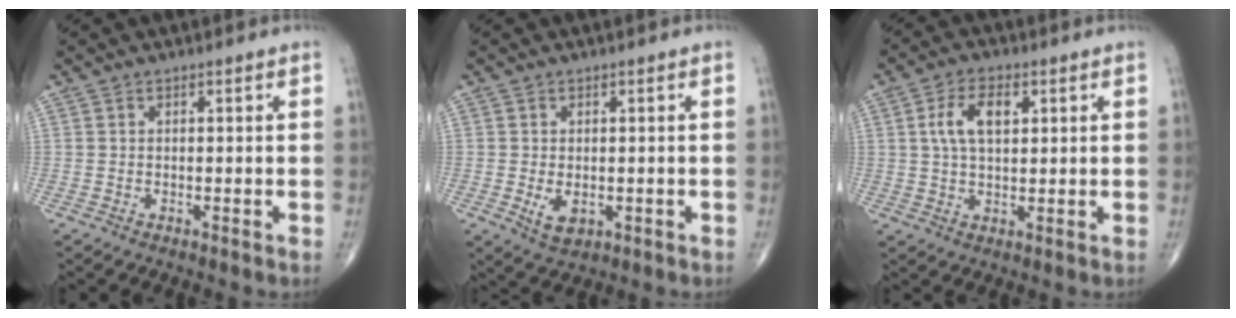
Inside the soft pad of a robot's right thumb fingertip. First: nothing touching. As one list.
[{"total": 4.0, "force": [-0.9, 2.5, 3.0], "torque": [-0.041, -0.006, -0.005]}, {"total": 7.2, "force": [2.0, 3.8, 5.8], "torque": [-0.104, 0.005, 0.037]}]